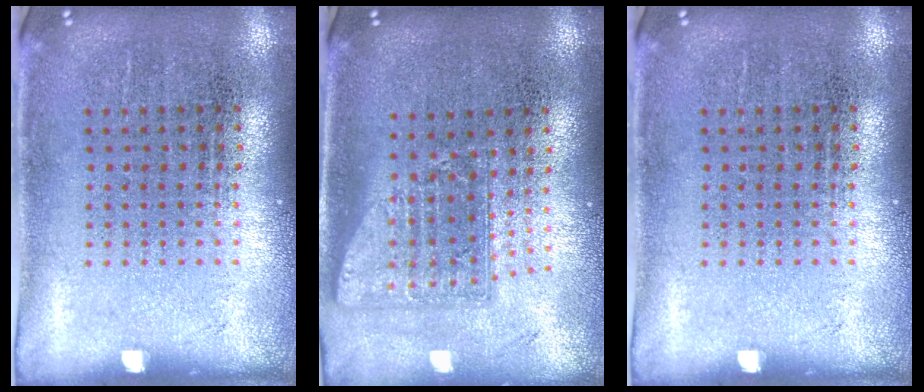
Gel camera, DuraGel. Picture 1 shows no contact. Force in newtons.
{"total": 1.7, "press": 1.3, "slide": 1.1}
{"total": 0.0}